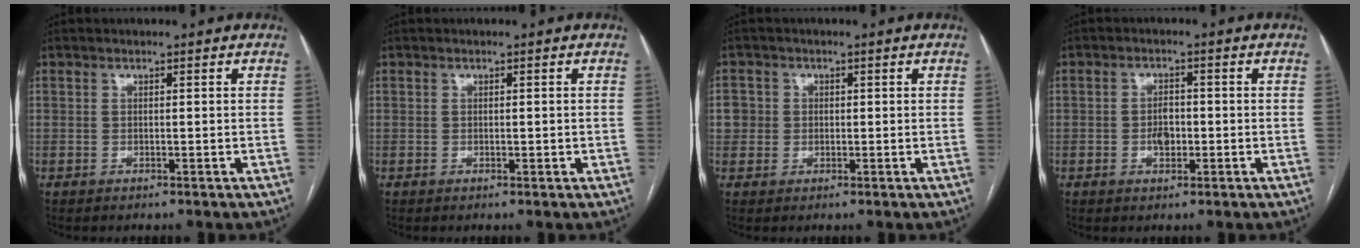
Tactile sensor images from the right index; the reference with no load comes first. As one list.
[{"total": 0.8, "force": [0.0, 0.4, 0.6], "torque": [-0.009, 0.000, 0.002]}, {"total": 3.3, "force": [0.3, 3.3, 0.3], "torque": [0.008, 0.011, 0.006]}, {"total": 3.0, "force": [-0.6, 1.8, 2.3], "torque": [-0.038, 0.004, -0.009]}]